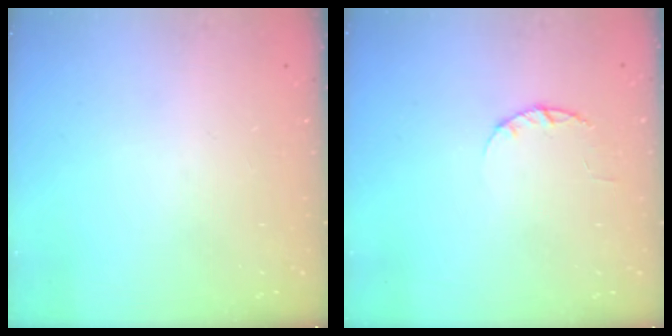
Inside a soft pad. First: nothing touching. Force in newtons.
{"total": 2.4, "press": 2.3, "slide": 0.4}